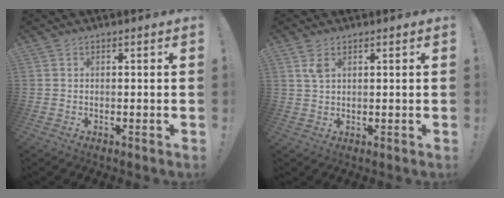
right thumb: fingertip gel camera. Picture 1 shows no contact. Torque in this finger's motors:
{"motor_torque": [-0.01, 0.01, 0.10, 0.01, 0.00]}